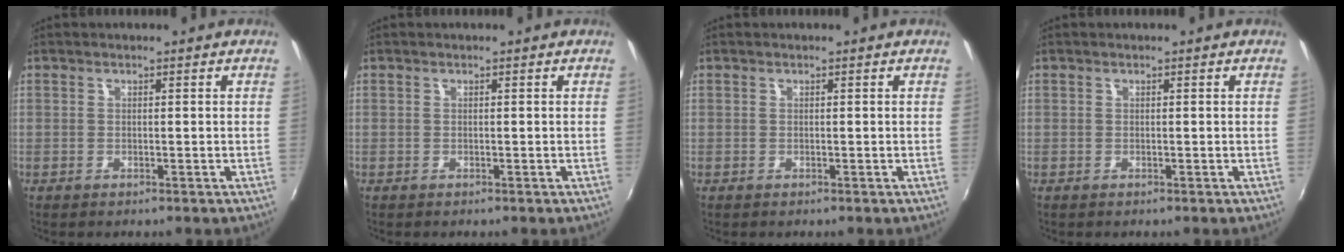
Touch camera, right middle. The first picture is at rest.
{"total": 0.0}
{"total": 0.0}
{"total": 0.0}